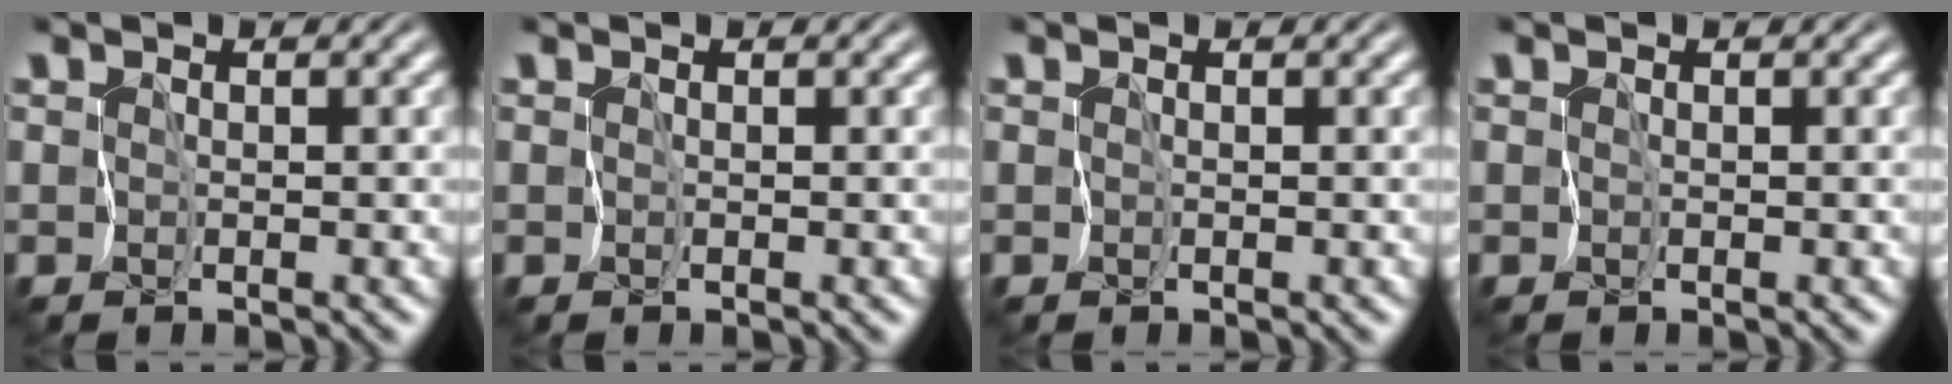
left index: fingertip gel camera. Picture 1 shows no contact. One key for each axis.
{"total": 0.0}
{"total": 0.0}
{"total": 0.0}